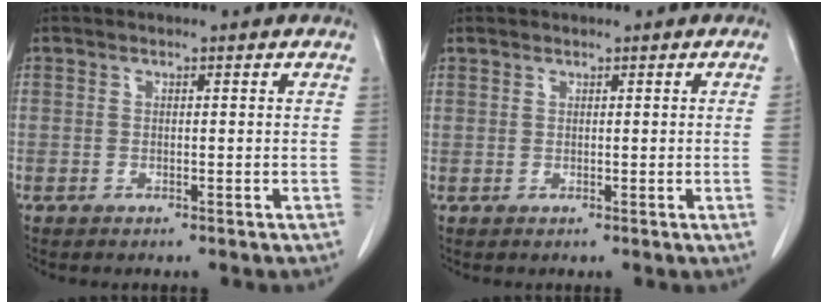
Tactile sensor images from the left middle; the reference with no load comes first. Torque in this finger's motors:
{"motor_torque": [0.67, -0.67, -0.63, -0.21]}